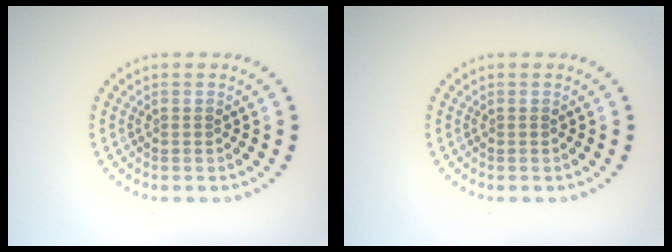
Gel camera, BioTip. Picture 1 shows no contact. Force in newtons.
{"total": 0.0}